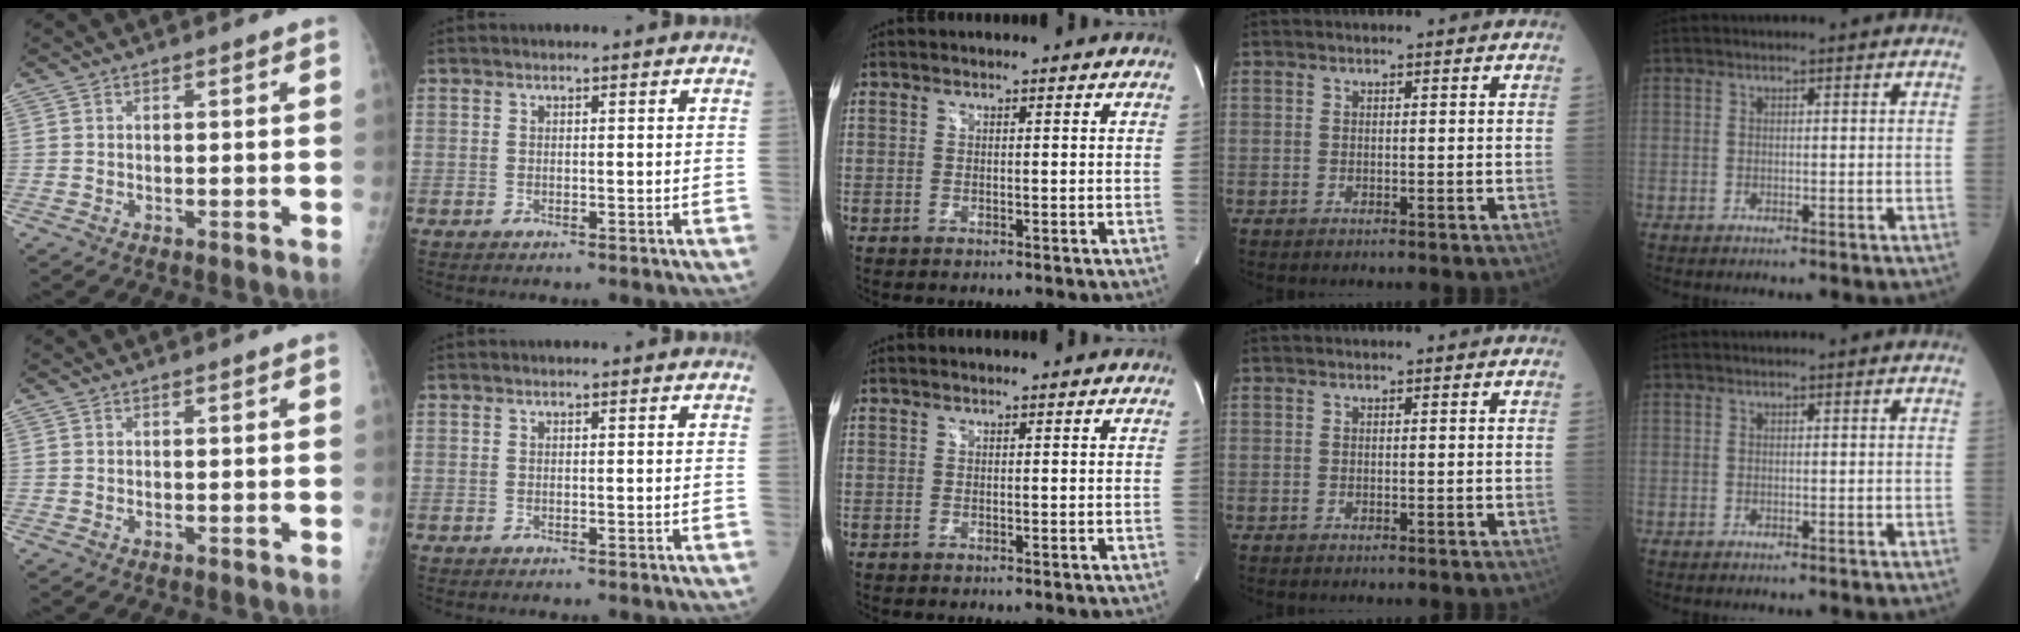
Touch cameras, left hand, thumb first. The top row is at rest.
{}